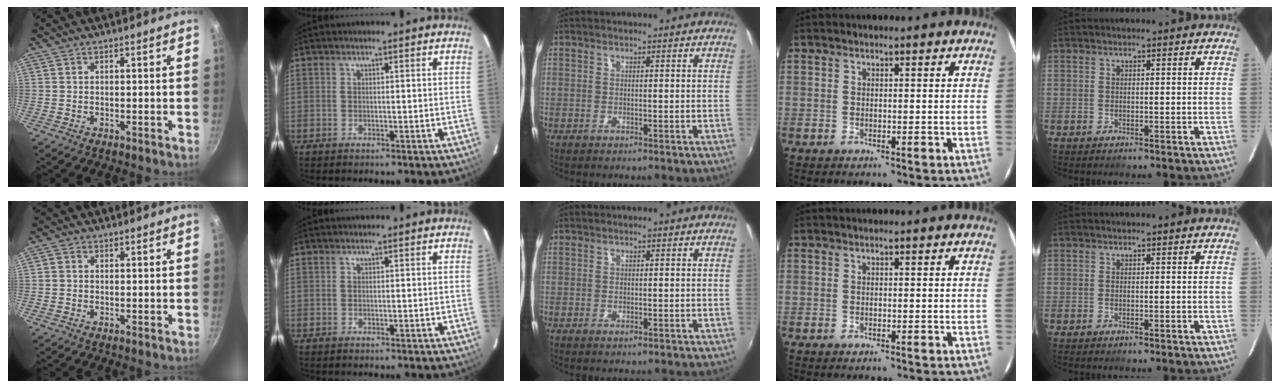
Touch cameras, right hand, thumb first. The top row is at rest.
{"thumb": {"total": 0.8, "force": [-0.1, 0.8, 0.4], "torque": [-0.007, 0.004, -0.003]}, "middle": {"total": 0.7, "force": [-0.4, 0.4, 0.5], "torque": [-0.007, -0.004, -0.007]}}